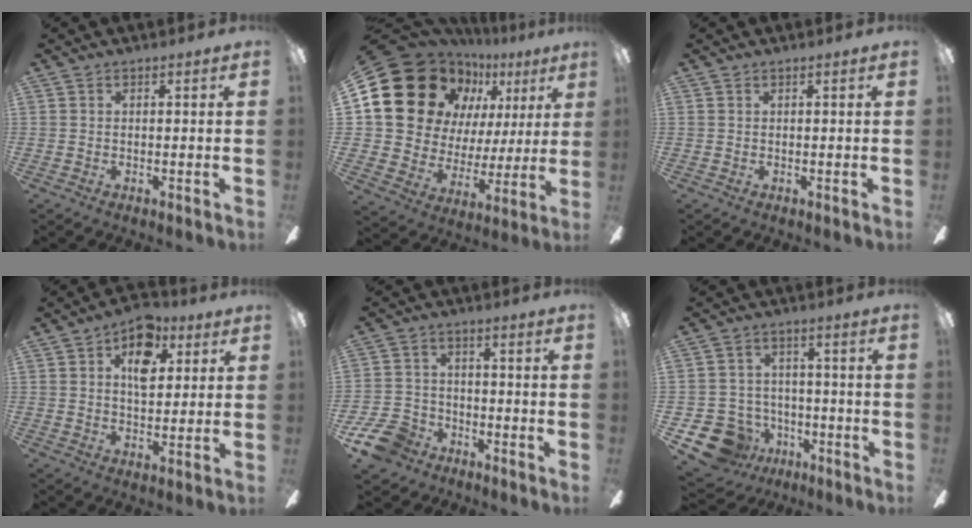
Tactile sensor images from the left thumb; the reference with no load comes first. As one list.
[{"total": 23.2, "force": [11.7, 16.8, 10.8], "torque": [-0.197, -0.075, 0.233]}, {"total": 0.0}, {"total": 11.4, "force": [4.7, 7.0, 7.7], "torque": [-0.094, -0.006, 0.077]}, {"total": 9.5, "force": [-6.1, 6.4, 3.4], "torque": [-0.088, 0.038, -0.114]}, {"total": 11.2, "force": [-6.2, 8.5, 4.0], "torque": [-0.109, 0.043, -0.106]}]